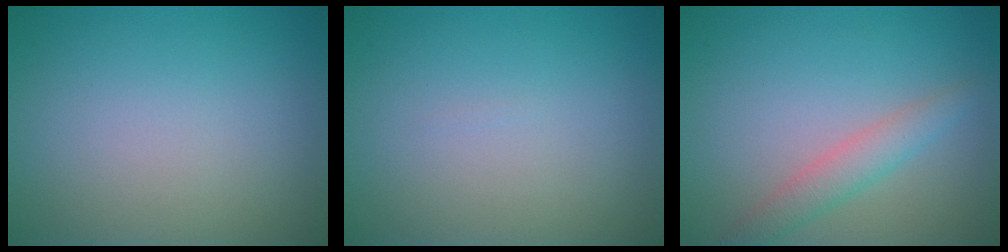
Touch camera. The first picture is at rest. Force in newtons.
{"total": 0.0}
{"total": 2.5, "press": 2.5, "slide": 0.1}